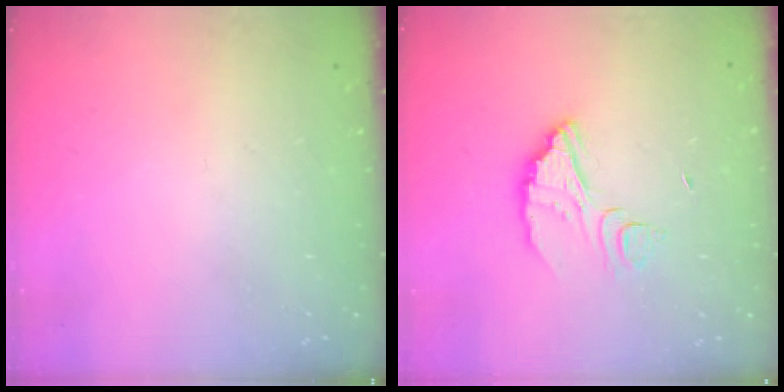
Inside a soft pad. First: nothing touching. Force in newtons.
{"total": 5.6, "press": 5.6, "slide": 0.3}